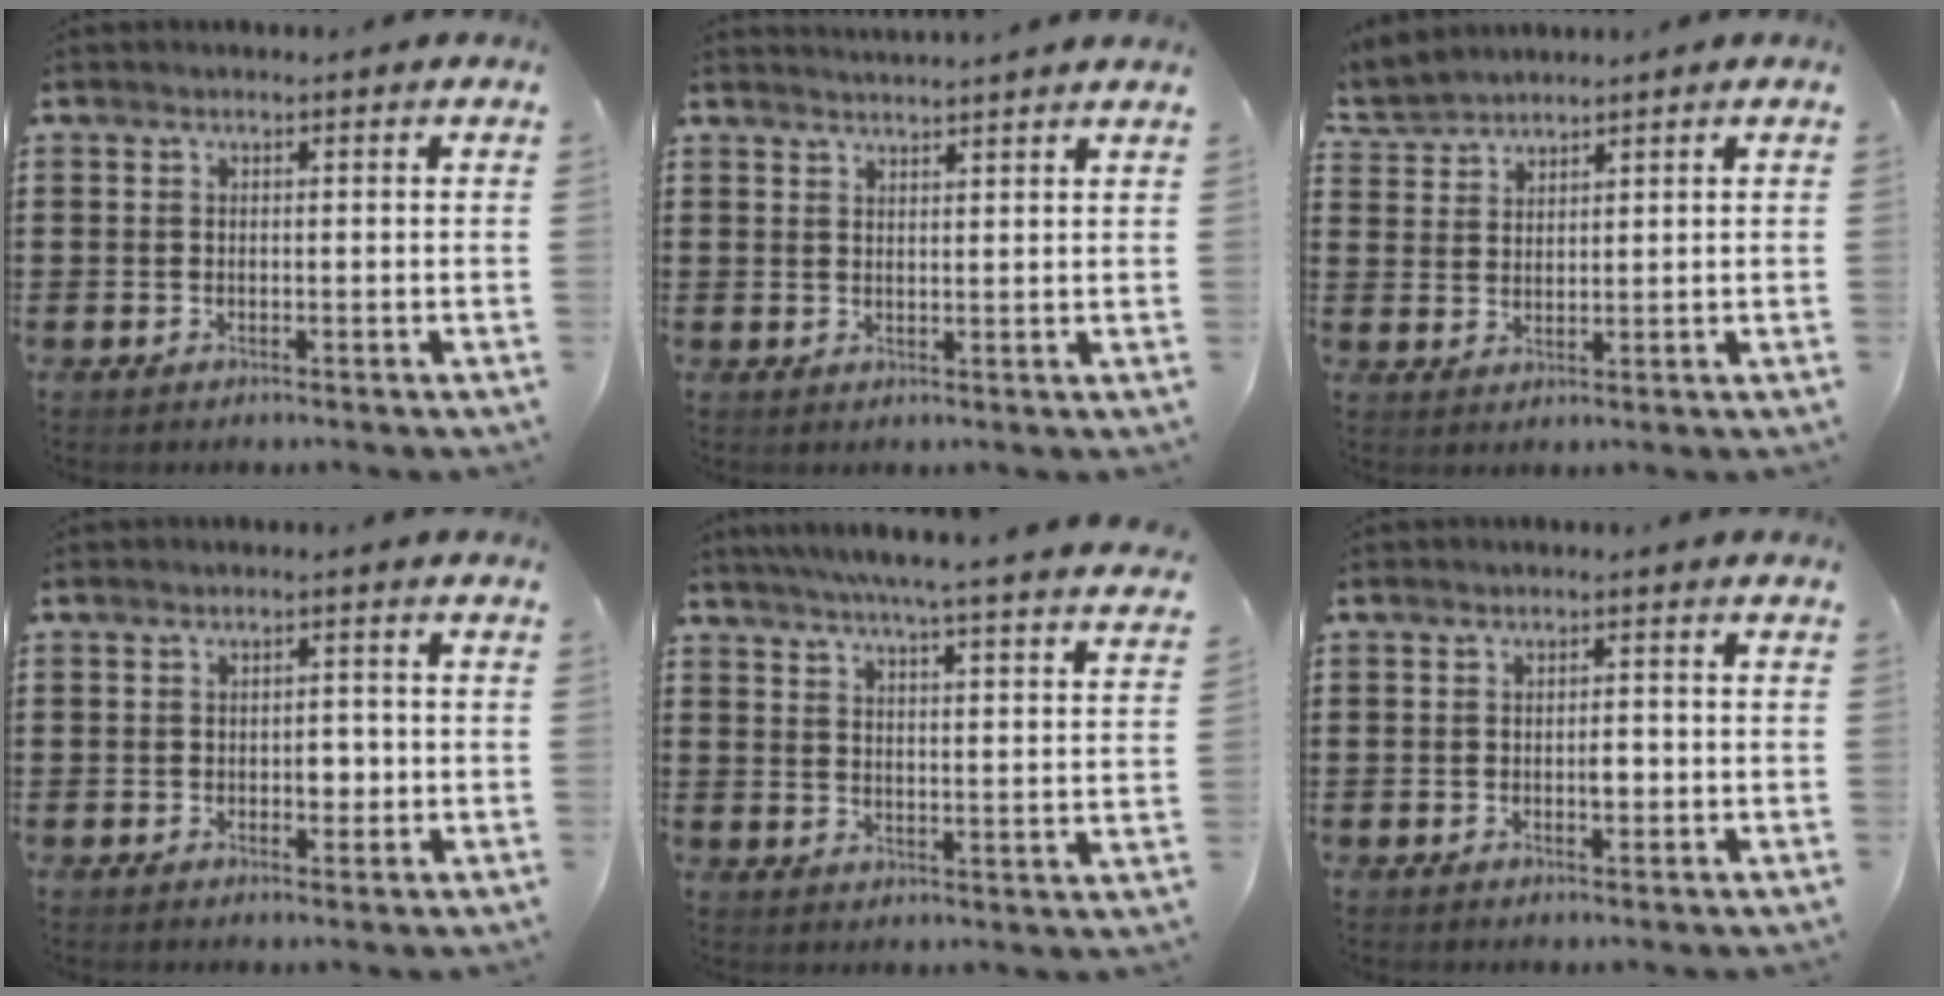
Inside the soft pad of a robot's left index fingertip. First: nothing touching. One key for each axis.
{"total": 2.2, "fx": 2.2, "fy": -0.5, "fz": 0.1, "tx": -0.007, "ty": -0.009, "tz": 0.042}
{"total": 2.8, "fx": 2.7, "fy": 0.6, "fz": -0.4, "tx": -0.005, "ty": -0.006, "tz": 0.052}
{"total": 3.0, "fx": -0.4, "fy": 1.8, "fz": 2.4, "tx": -0.038, "ty": -0.001, "tz": -0.010}
{"total": 5.7, "fx": 5.1, "fy": -1.1, "fz": 2.1, "tx": -0.063, "ty": -0.043, "tz": 0.084}
{"total": 2.0, "fx": -0.2, "fy": 0.8, "fz": 1.8, "tx": -0.033, "ty": 0.001, "tz": -0.005}